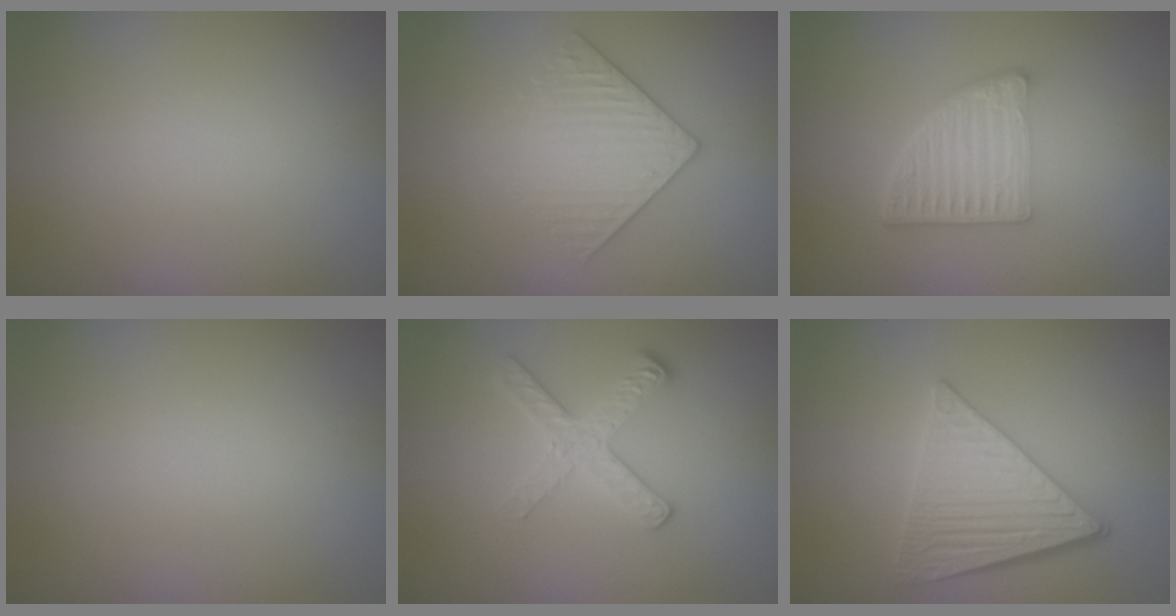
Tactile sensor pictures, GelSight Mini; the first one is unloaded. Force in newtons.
{"total": 3.4, "press": 3.1, "slide": 1.6}
{"total": 5.2, "press": 3.5, "slide": 3.8}
{"total": 0.0}
{"total": 2.7, "press": 2.5, "slide": 1.1}
{"total": 4.8, "press": 3.9, "slide": 2.8}